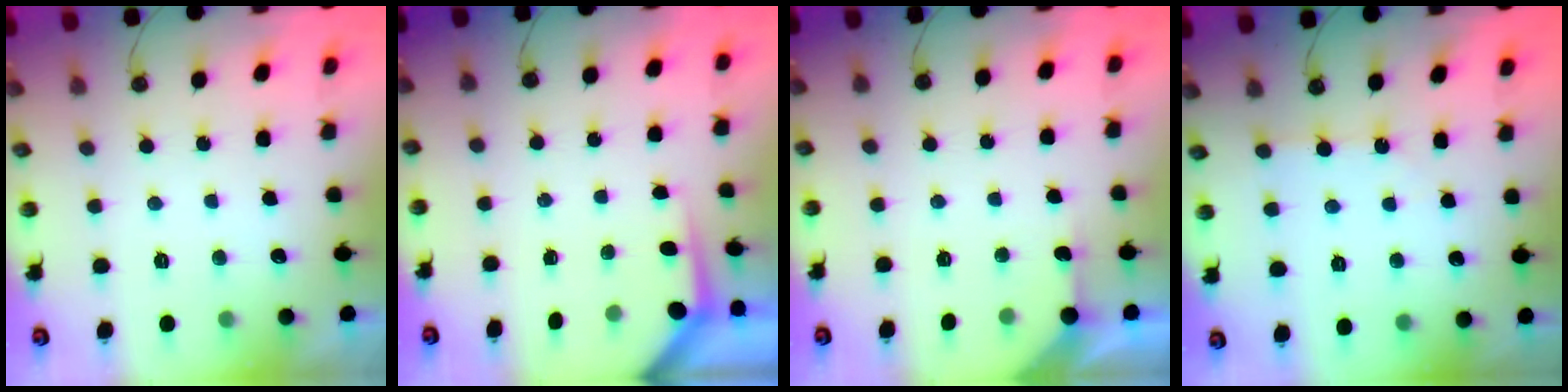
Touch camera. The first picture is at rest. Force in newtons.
{"total": 3.5, "press": 3.5, "slide": 0.4}
{"total": 2.0, "press": 1.9, "slide": 0.2}
{"total": 4.1, "press": 4.1, "slide": 0.3}